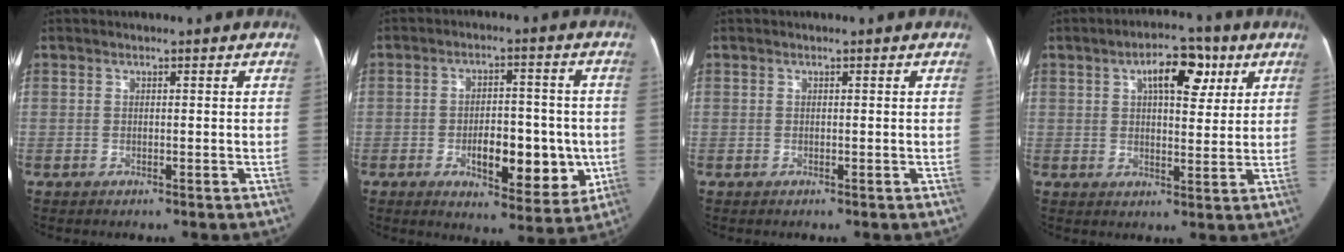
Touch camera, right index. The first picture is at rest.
{"total": 11.7, "force": [-2.6, 5.2, 10.1], "torque": [-0.131, 0.005, -0.029]}
{"total": 0.0}
{"total": 8.3, "force": [3.7, 3.5, 6.6], "torque": [-0.098, 0.019, 0.054]}